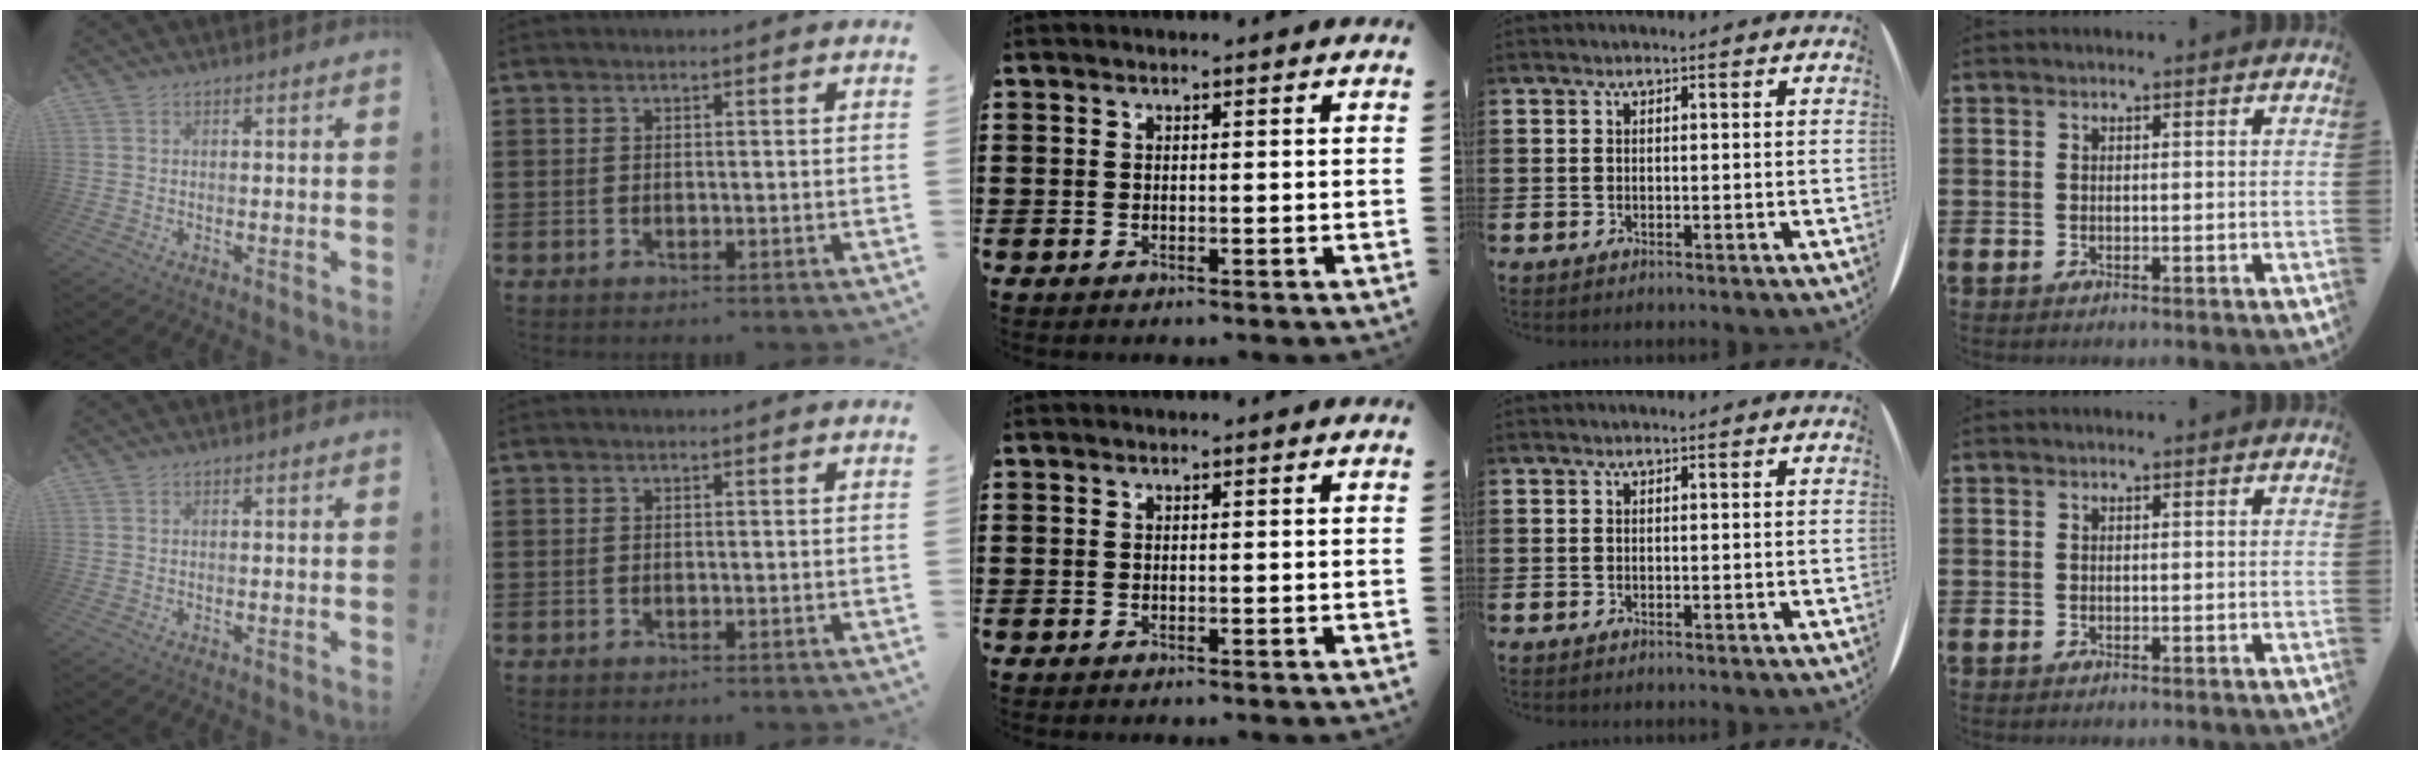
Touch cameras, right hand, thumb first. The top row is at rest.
{}